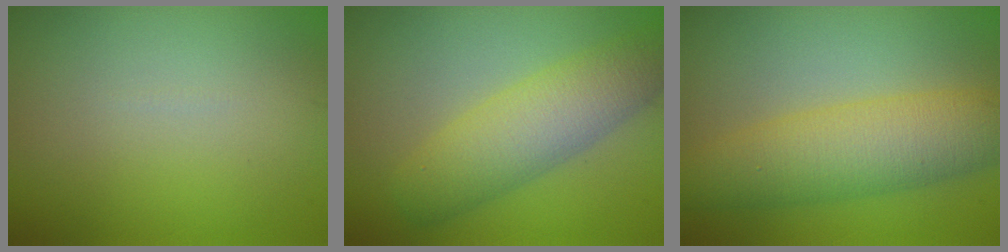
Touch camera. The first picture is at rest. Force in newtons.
{"total": 5.7, "press": 5.7, "slide": 0.1}
{"total": 6.6, "press": 6.6, "slide": 0.0}